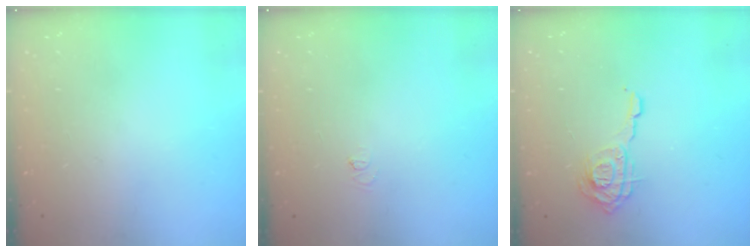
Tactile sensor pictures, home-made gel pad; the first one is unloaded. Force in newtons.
{"total": 3.3, "press": 3.3, "slide": 0.3}
{"total": 10.8, "press": 10.8, "slide": 0.9}